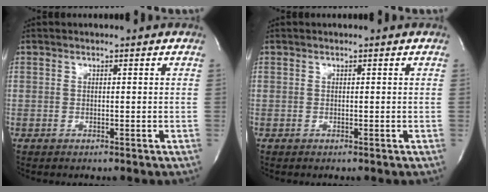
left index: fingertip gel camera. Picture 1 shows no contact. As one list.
[{"total": 0.0}]